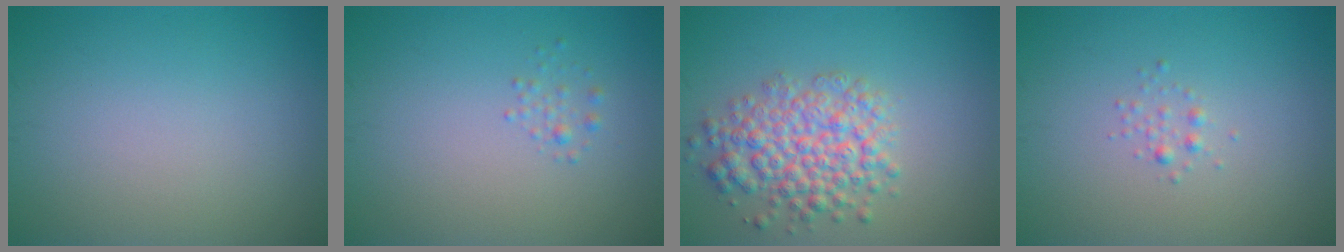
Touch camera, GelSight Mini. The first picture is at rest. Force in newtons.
{"total": 0.9, "press": 0.9, "slide": 0.1}
{"total": 5.3, "press": 5.3, "slide": 0.2}
{"total": 0.8, "press": 0.8, "slide": 0.0}